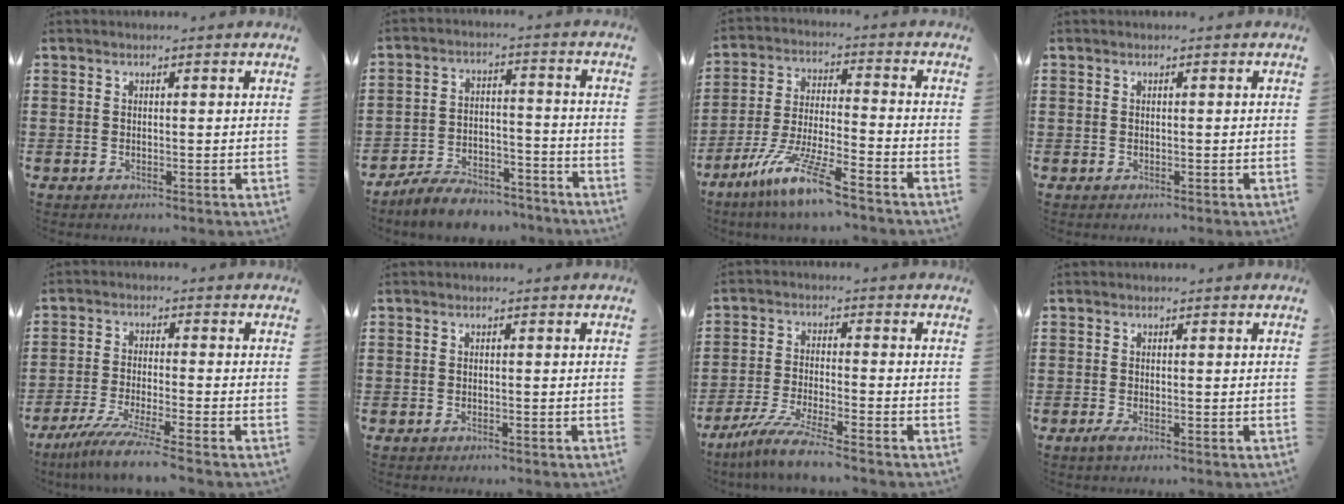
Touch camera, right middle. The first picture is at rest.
{"total": 6.9, "force": [-6.5, 1.5, 1.8], "torque": [-0.036, 0.013, -0.126]}
{"total": 10.4, "force": [-7.7, 0.3, 7.0], "torque": [-0.146, -0.007, -0.151]}
{"total": 0.0}
{"total": 5.9, "force": [-4.9, -0.7, 3.2], "torque": [-0.071, -0.024, -0.095]}
{"total": 0.5, "force": [-0.5, 0.1, 0.1], "torque": [-0.002, -0.001, -0.010]}
{"total": 6.4, "force": [-5.4, -0.3, 3.3], "torque": [-0.088, -0.025, -0.108]}
{"total": 0.9, "force": [-0.4, 0.1, 0.8], "torque": [-0.015, -0.003, -0.007]}